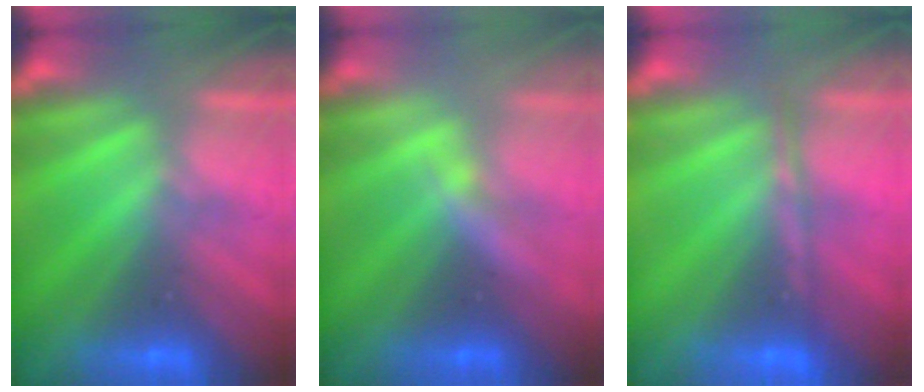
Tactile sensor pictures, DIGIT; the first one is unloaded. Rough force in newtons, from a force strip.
{"total": 2.2}
{"total": 1.6}